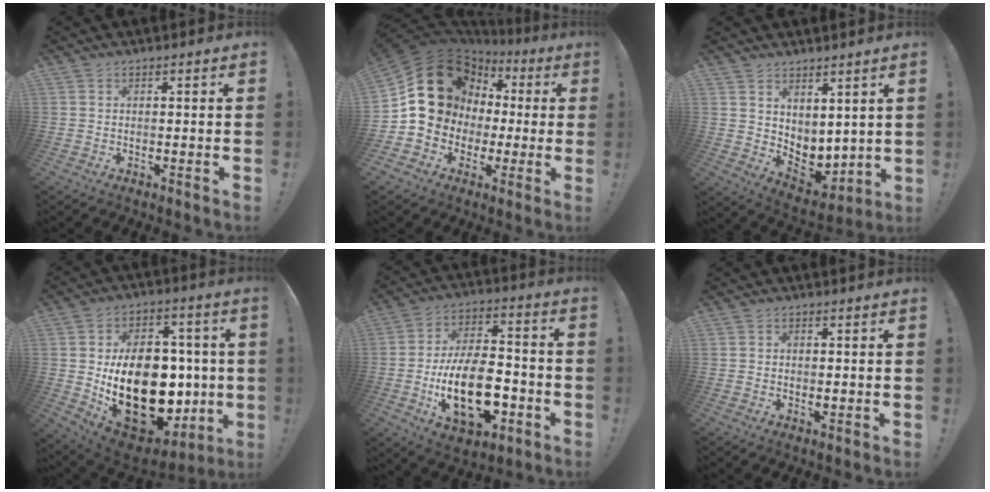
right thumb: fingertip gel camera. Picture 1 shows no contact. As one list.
[{"total": 21.2, "force": [4.9, 17.9, 10.2], "torque": [-0.141, -0.020, 0.131]}, {"total": 6.1, "force": [2.4, 5.0, 2.4], "torque": [-0.012, -0.038, 0.055]}, {"total": 26.9, "force": [-0.7, 17.9, 20.1], "torque": [-0.348, -0.012, 0.029]}, {"total": 21.6, "force": [-6.7, 11.8, 16.8], "torque": [-0.293, 0.038, -0.104]}, {"total": 0.8, "force": [-0.1, 0.7, 0.4], "torque": [-0.002, 0.001, -0.003]}]